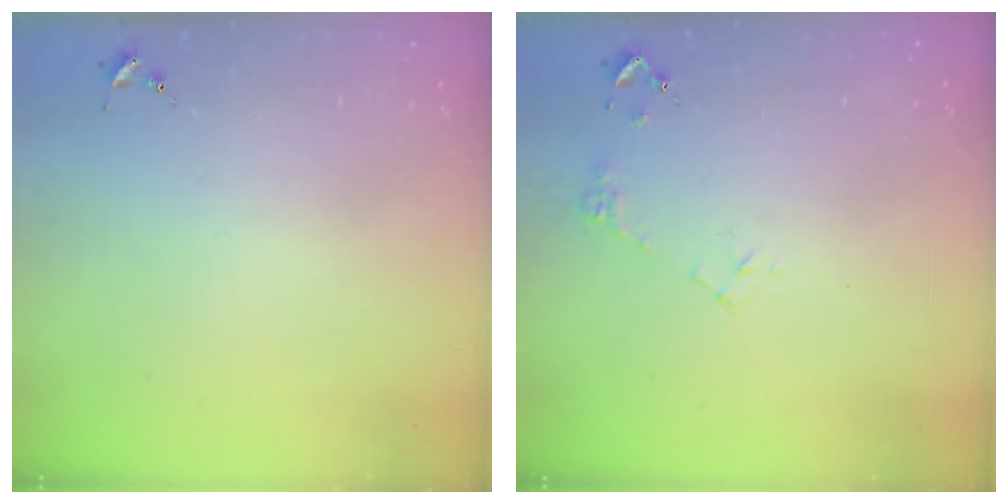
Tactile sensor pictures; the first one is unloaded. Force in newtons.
{"total": 6.4, "press": 6.4, "slide": 0.6}